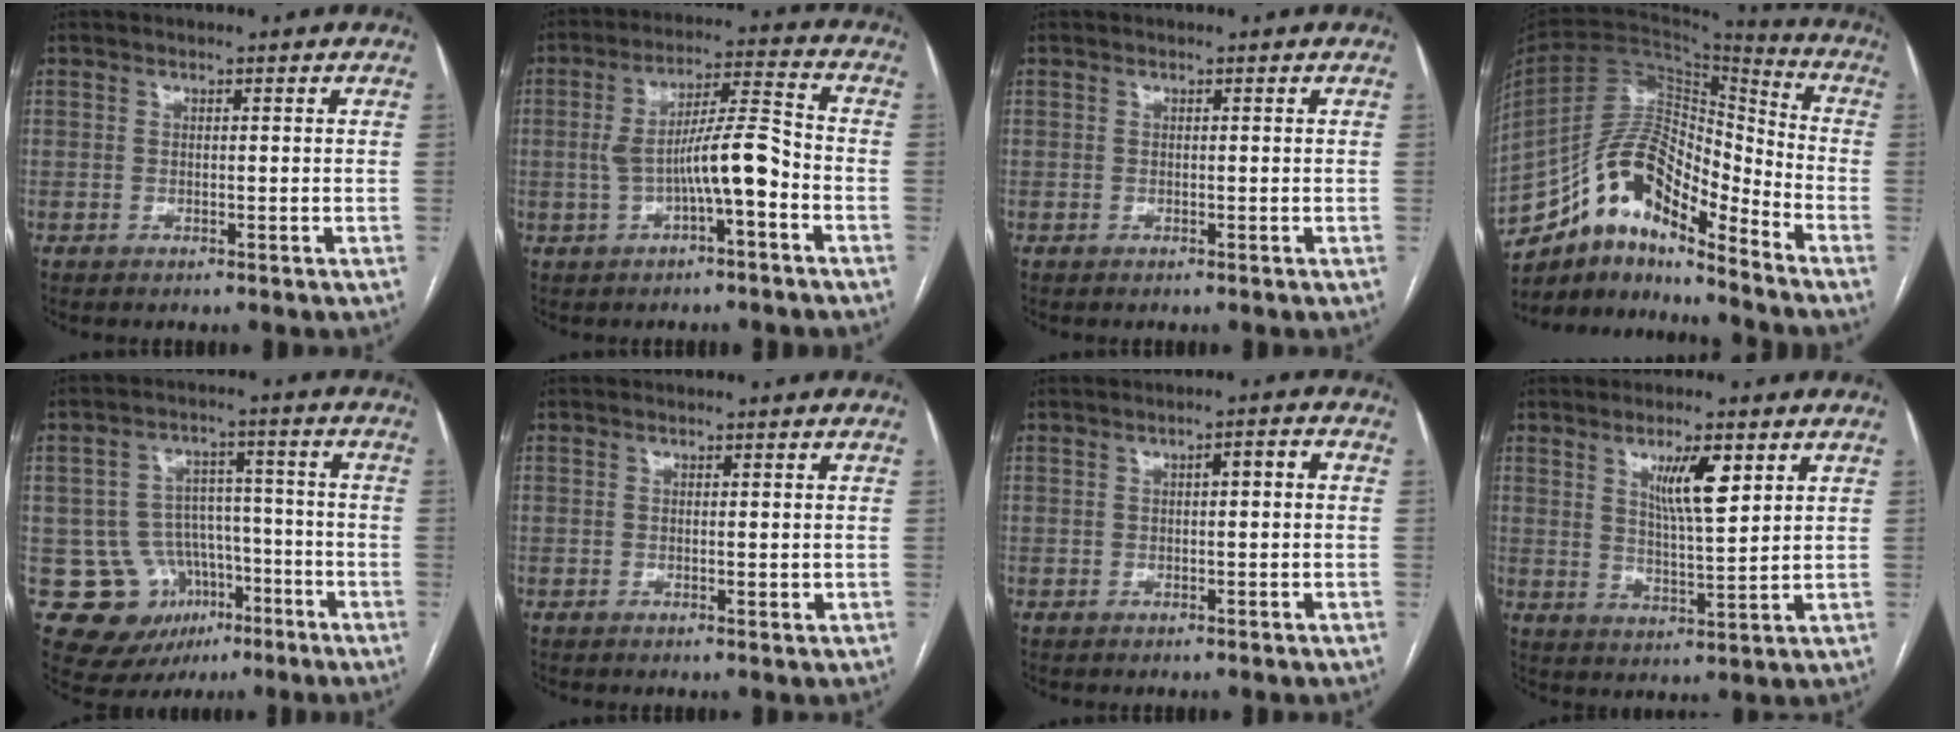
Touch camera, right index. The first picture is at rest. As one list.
[{"total": 9.2, "force": [-2.4, 1.3, 8.8], "torque": [-0.160, 0.028, -0.038]}, {"total": 0.0}, {"total": 15.4, "force": [-11.2, 4.8, 9.4], "torque": [-0.165, 0.048, -0.197]}, {"total": 11.9, "force": [-4.6, 10.5, 3.3], "torque": [-0.052, 0.049, -0.053]}, {"total": 0.7, "force": [0.0, 0.3, 0.7], "torque": [-0.008, -0.003, 0.002]}, {"total": 2.4, "force": [0.2, 0.6, 2.3], "torque": [-0.033, 0.013, 0.002]}, {"total": 7.2, "force": [3.4, 1.1, 6.3], "torque": [-0.110, -0.005, 0.060]}]